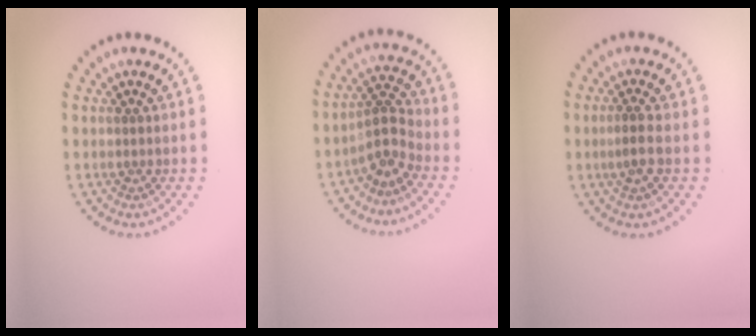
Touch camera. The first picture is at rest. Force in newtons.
{"total": 2.8, "press": 2.0, "slide": 1.9}
{"total": 1.7, "press": 1.6, "slide": 0.8}